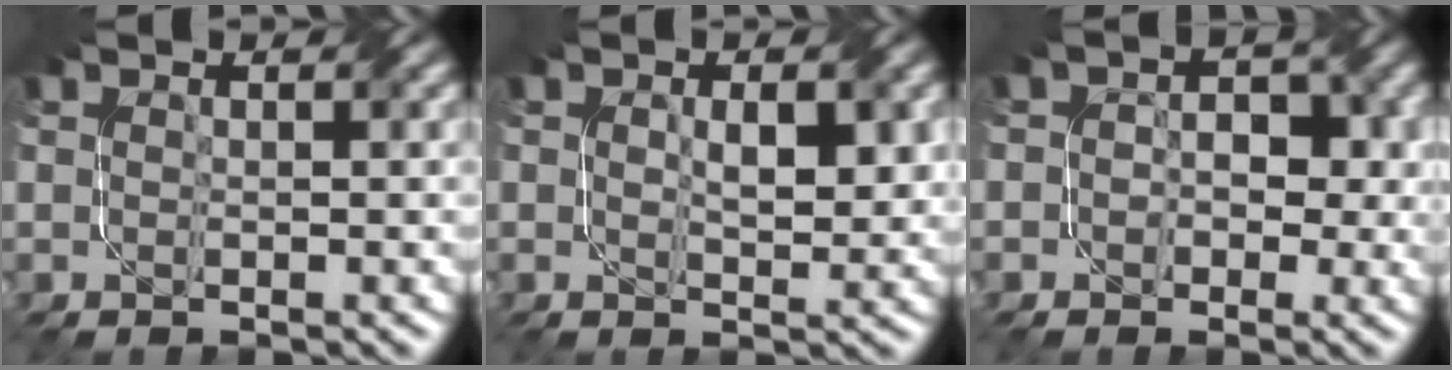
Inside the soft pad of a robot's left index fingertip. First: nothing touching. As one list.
[{"total": 3.0, "force": [0.5, 1.4, 2.6], "torque": [-0.043, -0.006, 0.012]}, {"total": 3.8, "force": [0.2, 2.9, 2.5], "torque": [-0.010, 0.005, -0.009]}]